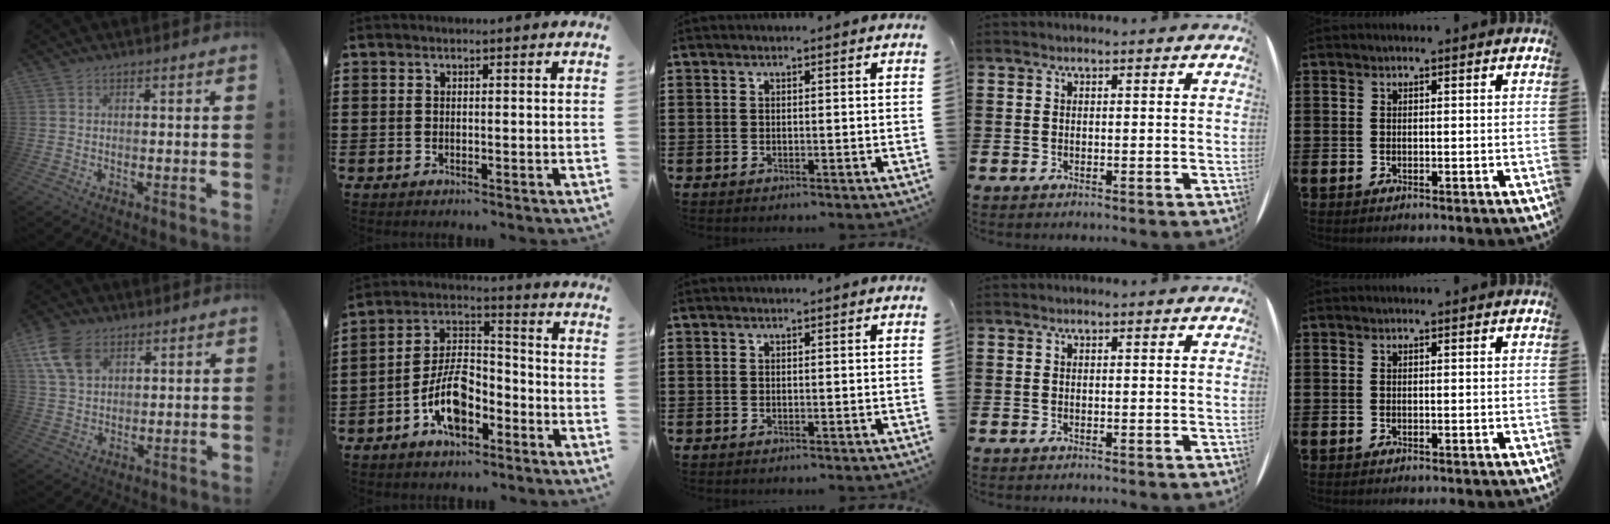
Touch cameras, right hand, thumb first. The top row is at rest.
{"thumb": {"total": 11.2, "force": [5.4, 7.5, 6.3], "torque": [-0.124, -0.014, 0.106]}, "index": {"total": 9.2, "force": [-4.9, 4.6, 6.3], "torque": [-0.142, 0.006, -0.094]}}